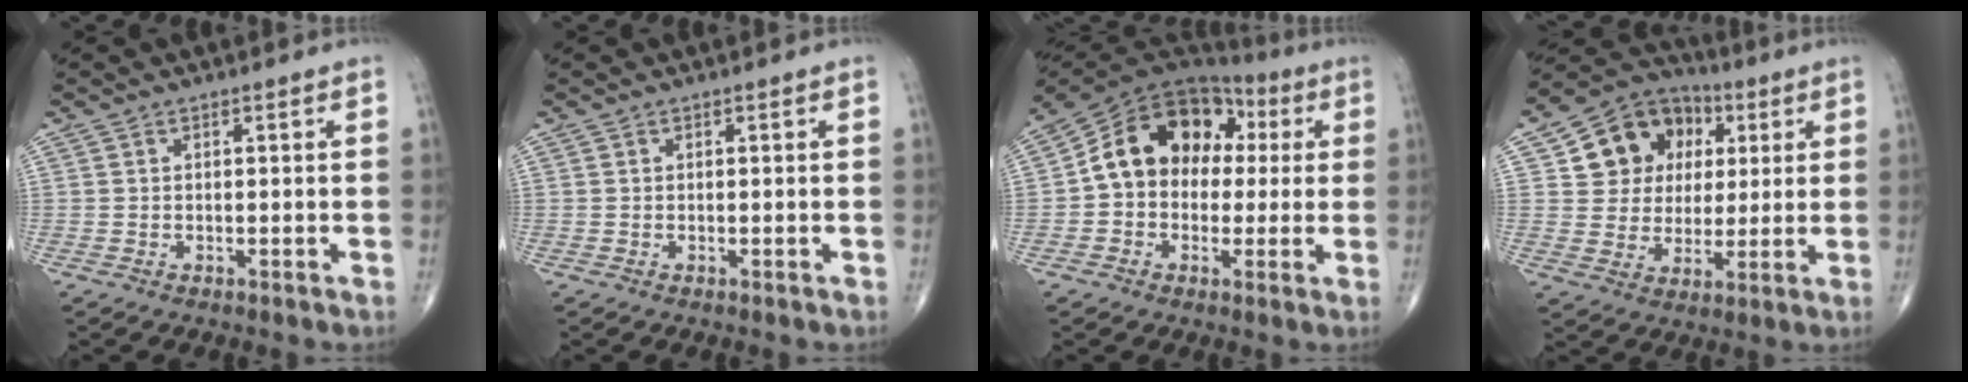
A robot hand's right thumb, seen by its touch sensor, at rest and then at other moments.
{"total": 0.0}
{"total": 16.0, "force": [1.8, 12.3, 10.1], "torque": [-0.134, 0.047, 0.021]}
{"total": 14.3, "force": [4.1, 12.3, 6.0], "torque": [-0.053, 0.006, 0.069]}